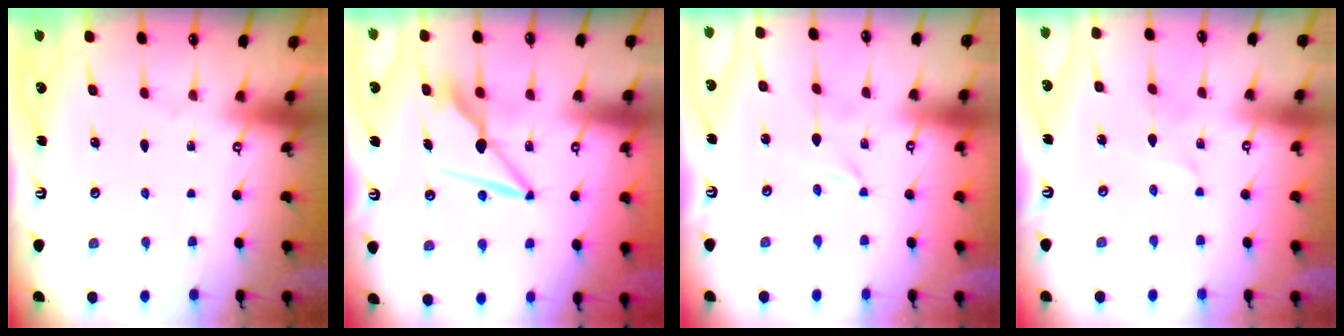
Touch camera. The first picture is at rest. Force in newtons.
{"total": 8.5, "press": 8.5, "slide": 0.6}
{"total": 0.0}
{"total": 1.9, "press": 1.9, "slide": 0.2}